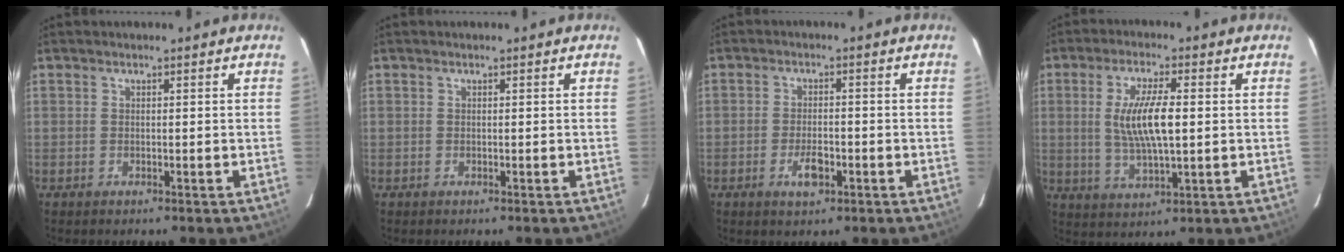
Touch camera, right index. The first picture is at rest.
{"total": 0.0}
{"total": 4.3, "force": [-2.0, 2.1, 3.2], "torque": [-0.066, -0.004, -0.033]}
{"total": 9.4, "force": [0.7, 2.4, 9.1], "torque": [-0.175, -0.003, 0.019]}